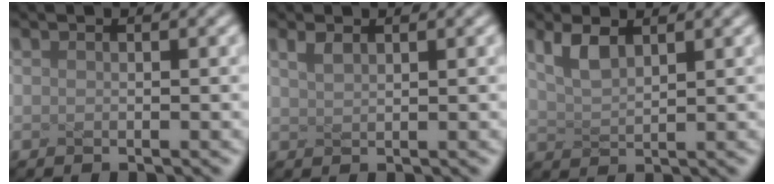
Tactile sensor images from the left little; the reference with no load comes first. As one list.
[{"total": 1.1, "force": [0.8, 0.4, 0.7], "torque": [-0.018, 0.002, 0.018]}, {"total": 2.5, "force": [1.5, 0.9, 1.8], "torque": [-0.043, 0.001, 0.032]}]